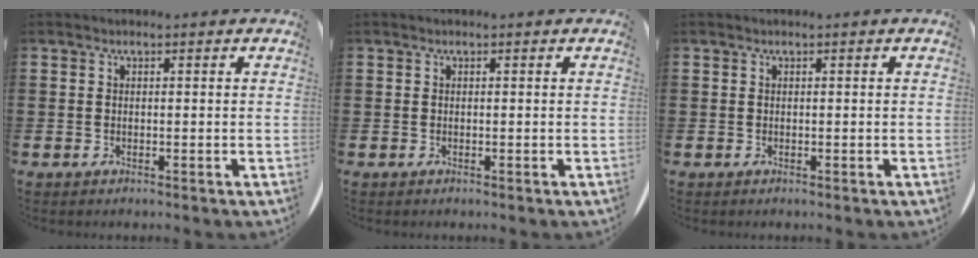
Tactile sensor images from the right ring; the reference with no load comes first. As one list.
[{"total": 0.0}, {"total": 0.0}]